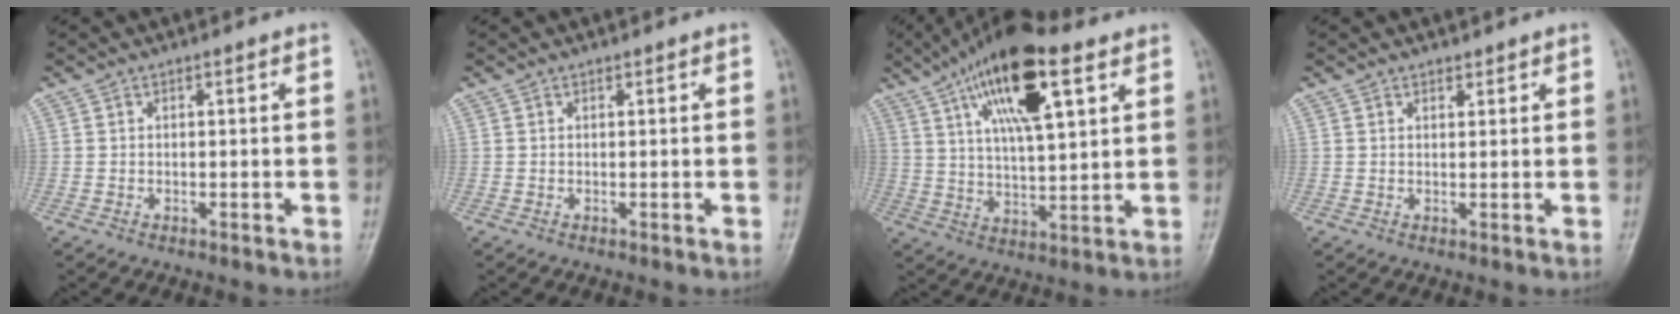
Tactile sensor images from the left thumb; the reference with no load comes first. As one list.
[{"total": 0.0}, {"total": 17.7, "force": [8.7, 5.9, 14.2], "torque": [-0.226, -0.011, 0.149]}, {"total": 1.2, "force": [1.0, 0.6, 0.2], "torque": [0.005, -0.007, 0.013]}]